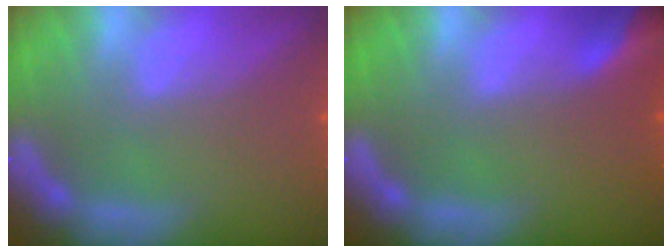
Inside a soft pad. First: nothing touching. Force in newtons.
{"total": 5.9}